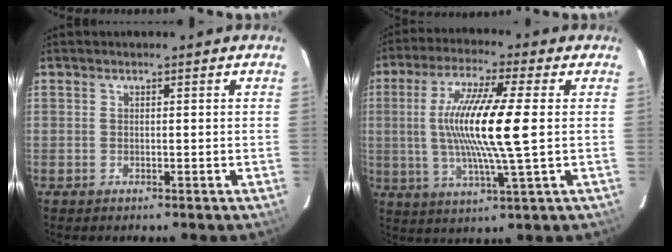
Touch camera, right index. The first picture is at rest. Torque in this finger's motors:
{"motor_torque": [1.82, -0.26, 1.05, 0.21]}